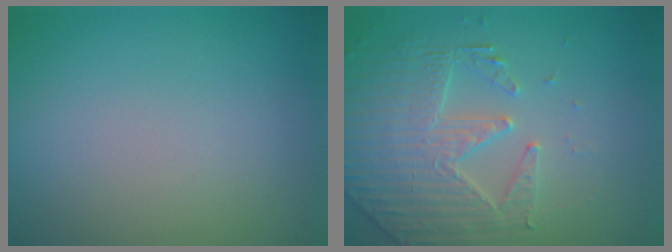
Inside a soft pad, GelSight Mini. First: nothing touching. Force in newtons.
{"total": 4.4, "press": 3.8, "slide": 2.2}